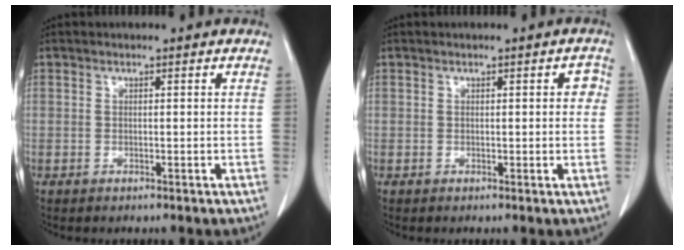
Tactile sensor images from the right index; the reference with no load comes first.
{"total": 2.0, "force": [0.5, 1.0, 1.7], "torque": [-0.007, 0.009, 0.003]}